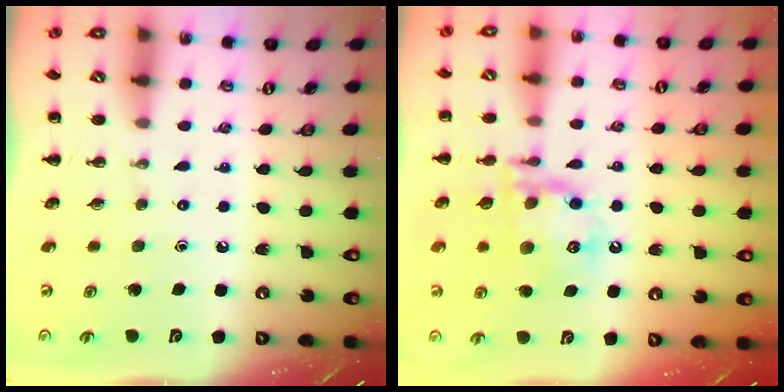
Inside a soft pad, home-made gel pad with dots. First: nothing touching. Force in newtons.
{"total": 15.0, "press": 14.8, "slide": 2.7}